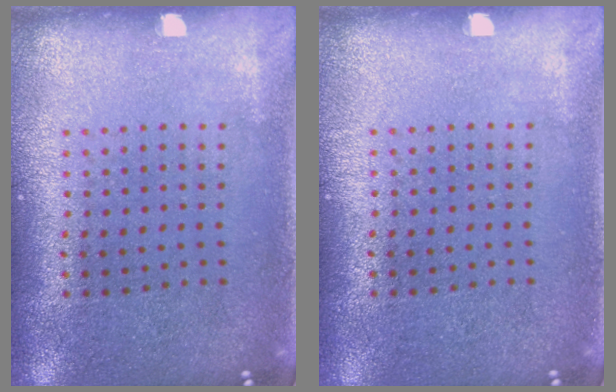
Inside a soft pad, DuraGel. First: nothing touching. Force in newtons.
{"total": 0.0}